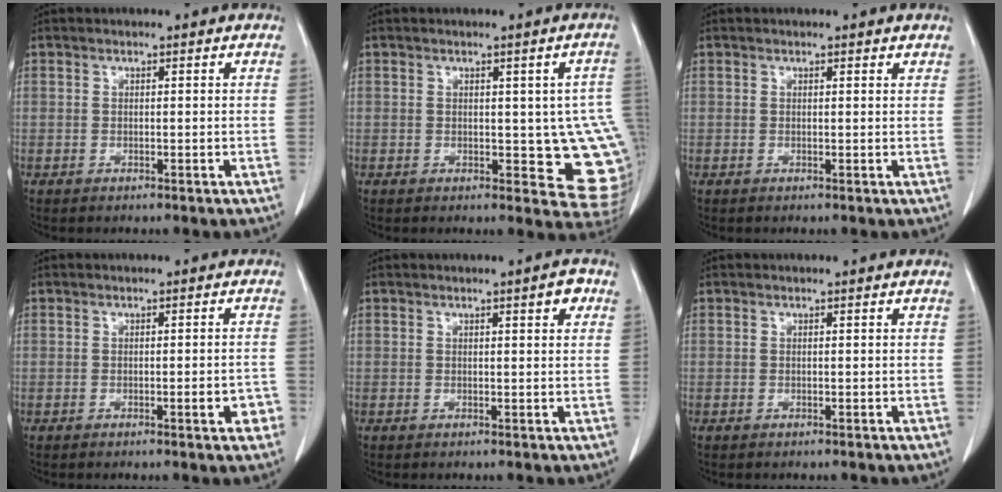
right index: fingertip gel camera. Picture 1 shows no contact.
{"total": 8.9, "force": [-0.3, 3.9, 8.0], "torque": [-0.077, 0.001, 0.003]}
{"total": 0.9, "force": [0.8, 0.3, 0.2], "torque": [-0.007, 0.002, 0.007]}
{"total": 2.8, "force": [-1.2, 0.6, 2.5], "torque": [-0.027, -0.001, -0.015]}
{"total": 2.1, "force": [1.0, 0.4, 1.7], "torque": [-0.021, 0.000, 0.011]}
{"total": 0.0}